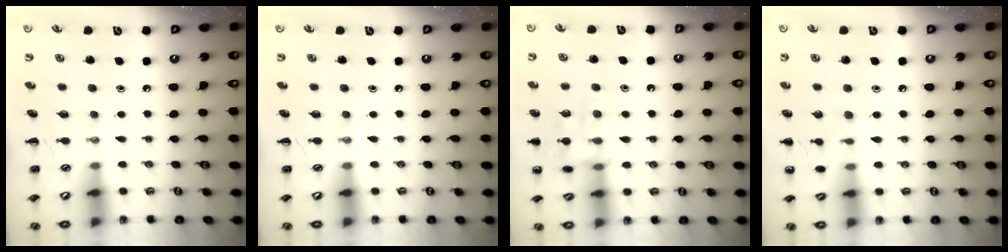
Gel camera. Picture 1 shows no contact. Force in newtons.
{"total": 0.0}
{"total": 12.8, "press": 12.8, "slide": 0.9}
{"total": 5.7, "press": 5.5, "slide": 1.5}